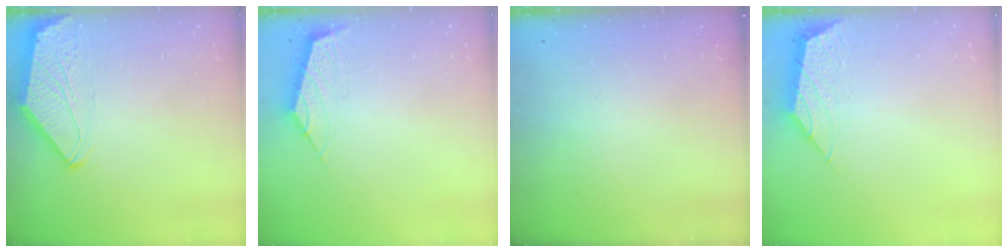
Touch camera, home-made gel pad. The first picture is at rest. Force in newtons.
{"total": 2.5, "press": 2.4, "slide": 0.6}
{"total": 0.0}
{"total": 1.6, "press": 1.5, "slide": 0.5}